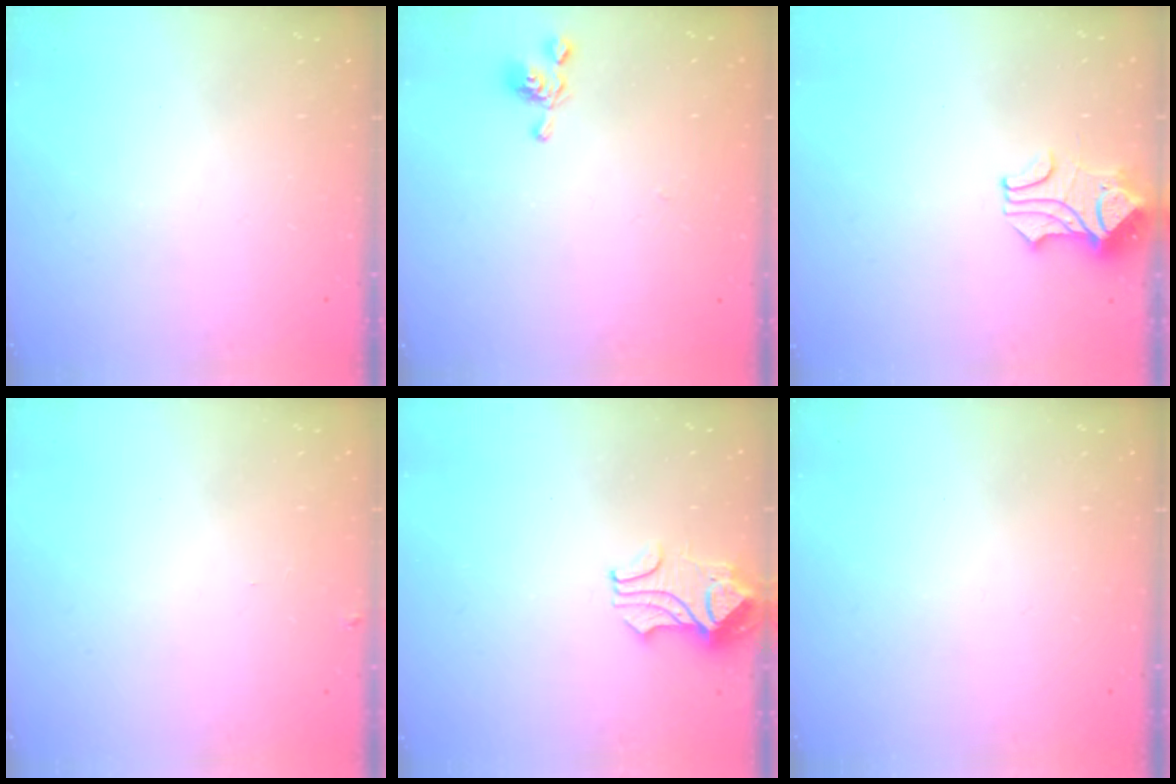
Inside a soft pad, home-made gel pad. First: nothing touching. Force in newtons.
{"total": 6.0, "press": 6.0, "slide": 0.4}
{"total": 1.8, "press": 1.4, "slide": 1.0}
{"total": 0.0}
{"total": 2.1, "press": 2.0, "slide": 0.7}
{"total": 0.0}